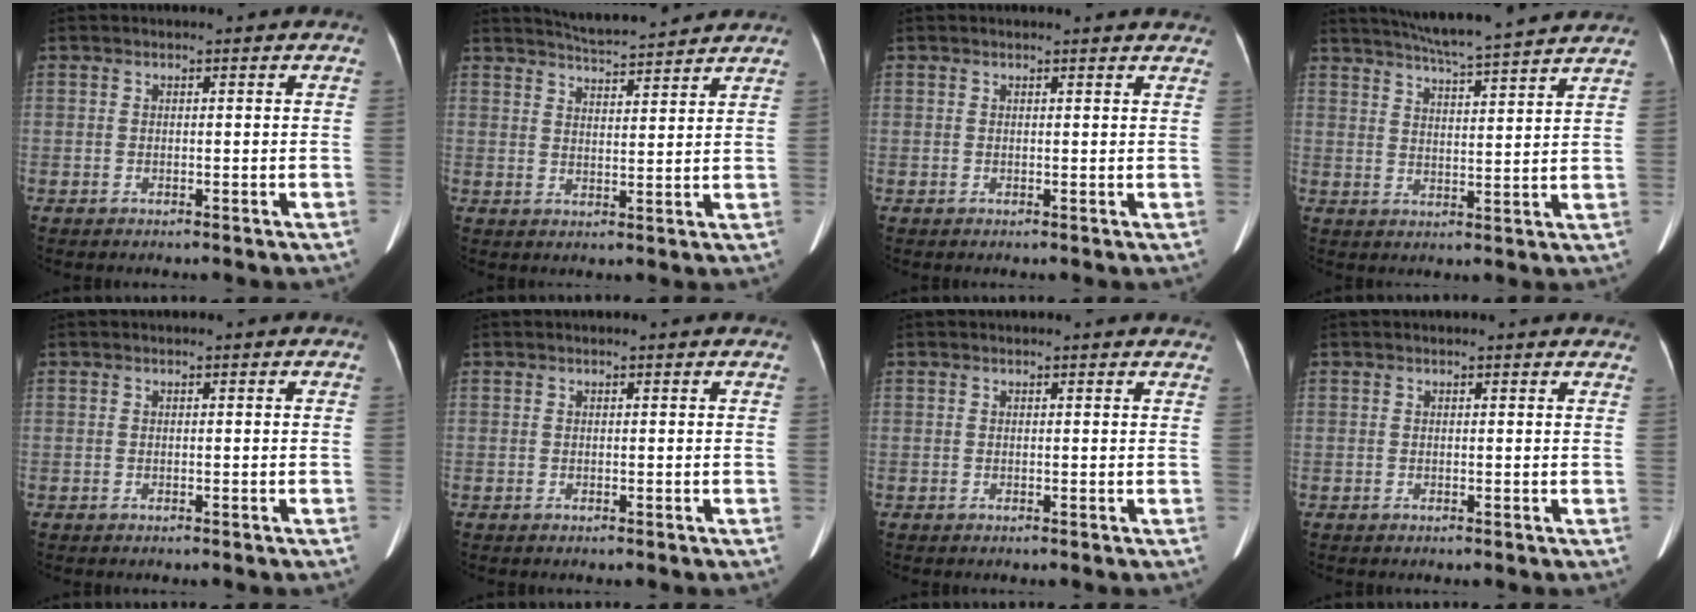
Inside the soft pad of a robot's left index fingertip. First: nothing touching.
{"total": 8.5, "force": [8.2, 0.3, 2.2], "torque": [-0.049, 0.017, 0.122]}
{"total": 4.5, "force": [4.4, 0.3, 0.9], "torque": [-0.011, 0.001, 0.029]}
{"total": 14.9, "force": [13.5, -0.4, 6.4], "torque": [-0.112, 0.009, 0.184]}
{"total": 0.0}
{"total": 0.9, "force": [0.9, 0.1, 0.2], "torque": [-0.010, 0.007, 0.007]}
{"total": 4.5, "force": [4.3, 0.9, 1.0], "torque": [-0.008, 0.007, 0.029]}
{"total": 4.9, "force": [4.7, 0.8, 1.1], "torque": [-0.008, 0.006, 0.032]}